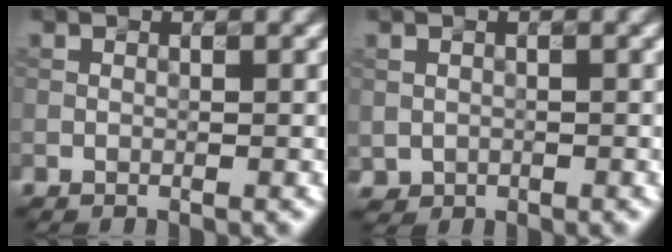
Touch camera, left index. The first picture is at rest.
{"total": 1.0, "force": [0.0, 0.9, 0.2], "torque": [0.001, -0.005, 0.000]}